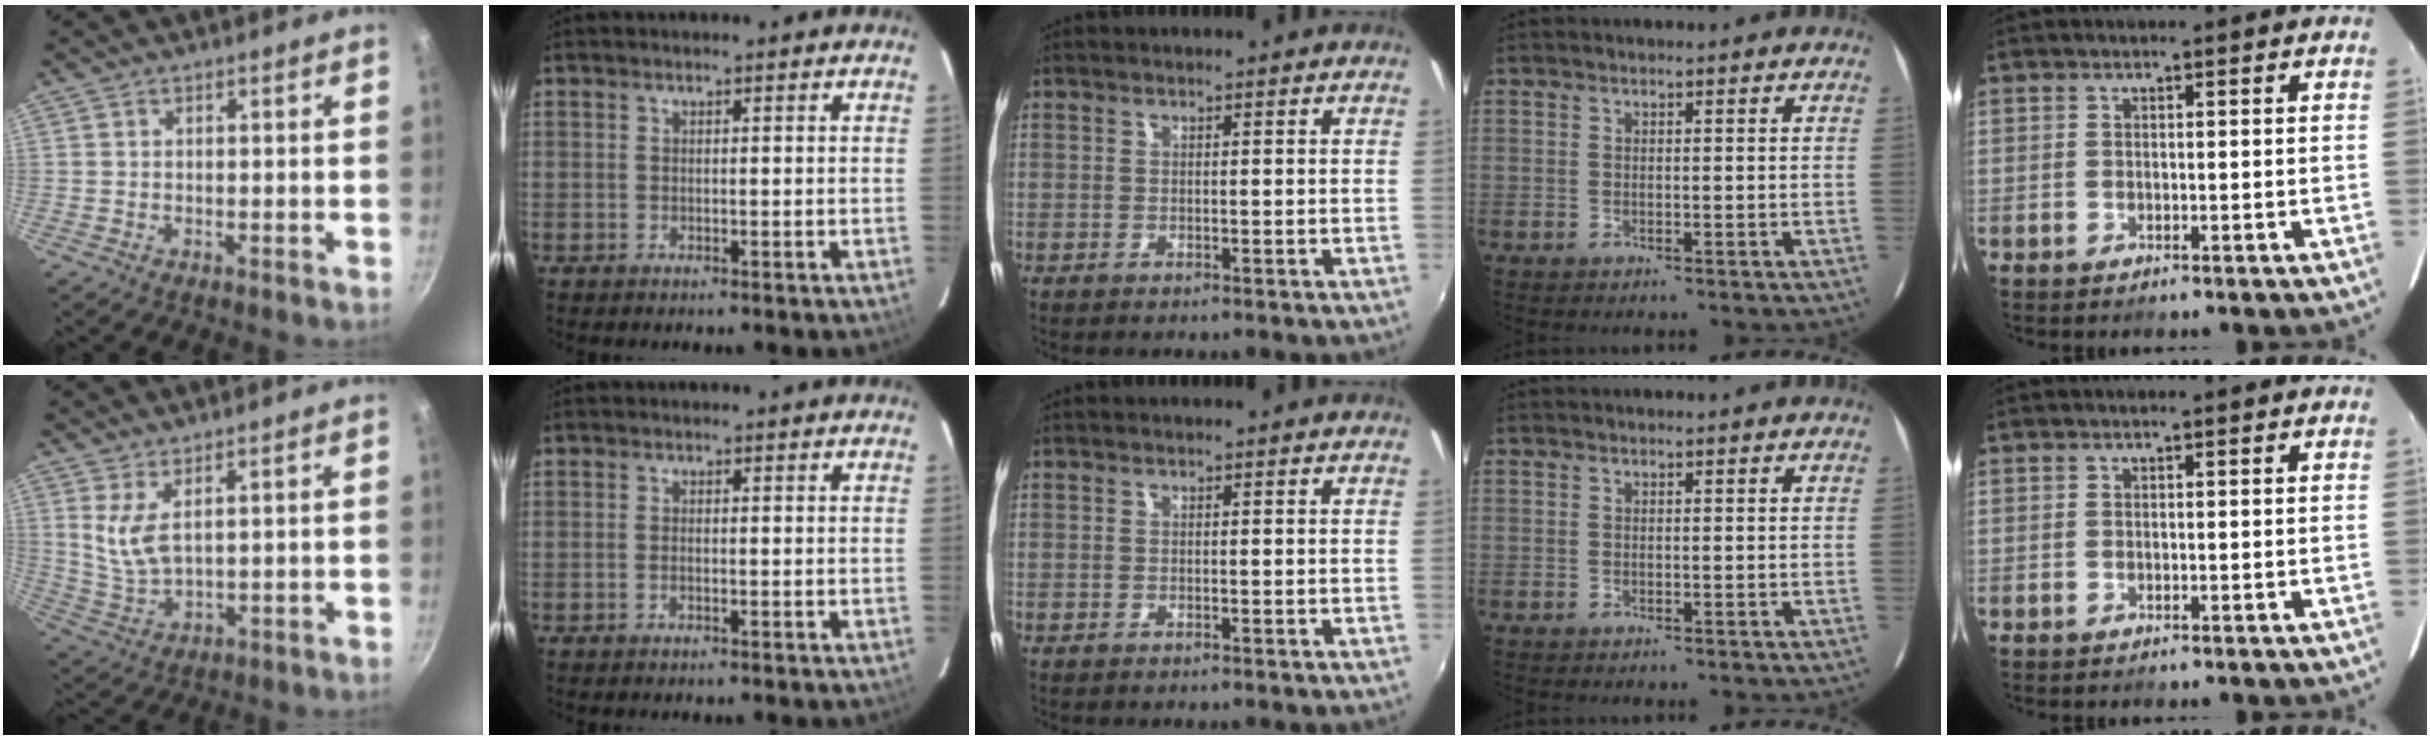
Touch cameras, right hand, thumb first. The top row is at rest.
{"thumb": {"total": 6.5, "force": [2.6, 2.9, 5.2], "torque": [-0.100, -0.031, 0.061]}, "index": {"total": 1.0, "force": [-0.3, 0.3, 0.9], "torque": [-0.021, 0.001, -0.007]}}